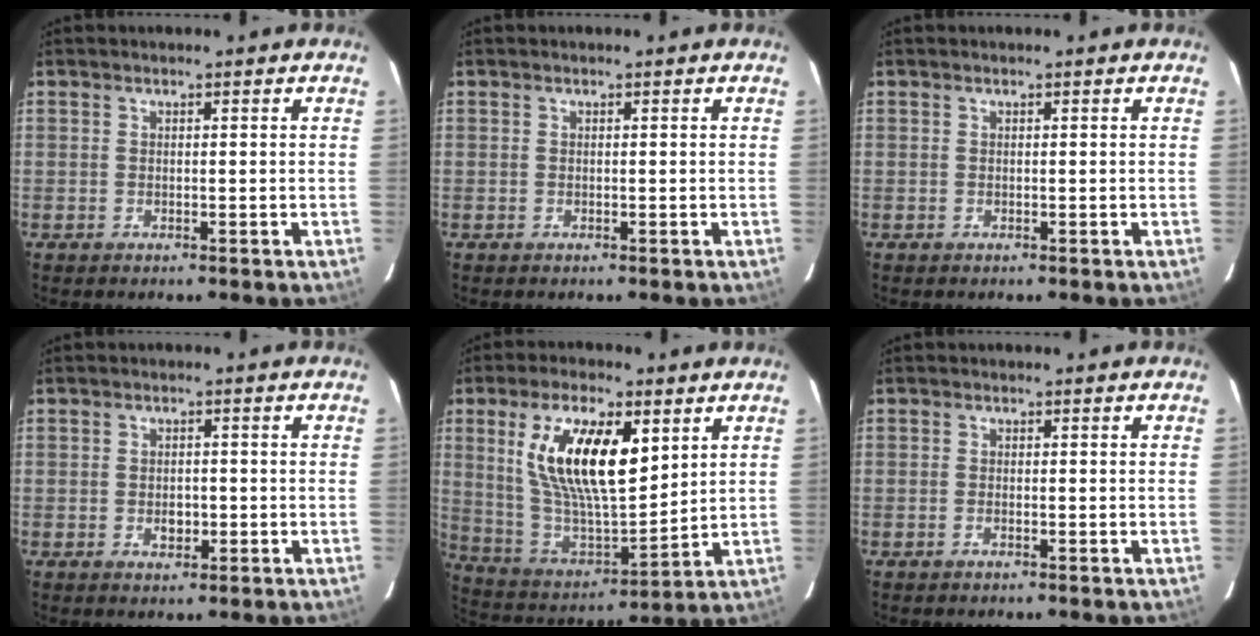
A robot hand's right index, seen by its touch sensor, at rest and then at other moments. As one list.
[{"total": 0.0}, {"total": 0.0}, {"total": 2.8, "force": [-0.7, 2.1, 1.7], "torque": [-0.029, 0.003, -0.009]}, {"total": 18.9, "force": [6.9, 7.3, 16.0], "torque": [-0.304, 0.001, 0.138]}, {"total": 0.6, "force": [-0.4, 0.2, 0.4], "torque": [-0.009, 0.000, -0.009]}]